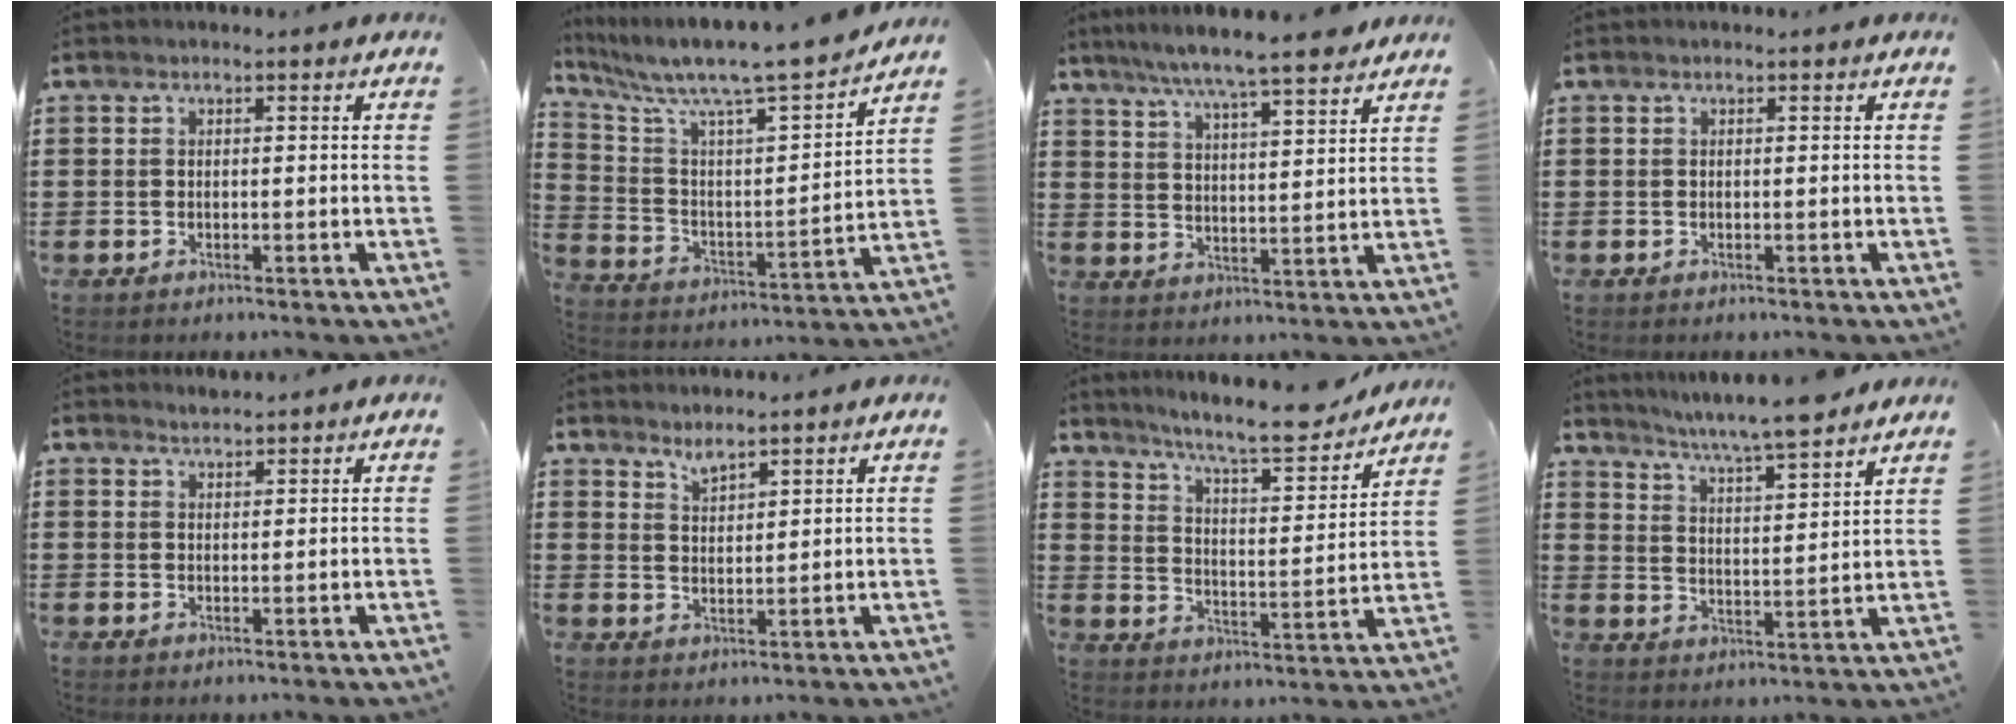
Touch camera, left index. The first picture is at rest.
{"total": 8.5, "force": [7.6, 0.2, 3.9], "torque": [-0.111, -0.065, 0.121]}
{"total": 6.9, "force": [6.2, -0.2, 3.2], "torque": [-0.084, -0.030, 0.105]}
{"total": 0.0}
{"total": 1.3, "force": [1.3, 0.0, 0.0], "torque": [-0.002, 0.001, 0.025]}
{"total": 2.4, "force": [2.4, 0.1, 0.3], "torque": [-0.011, -0.004, 0.045]}
{"total": 10.1, "force": [8.9, 0.8, 4.7], "torque": [-0.099, -0.059, 0.146]}
{"total": 6.2, "force": [5.8, -0.8, 1.9], "torque": [-0.061, -0.043, 0.096]}